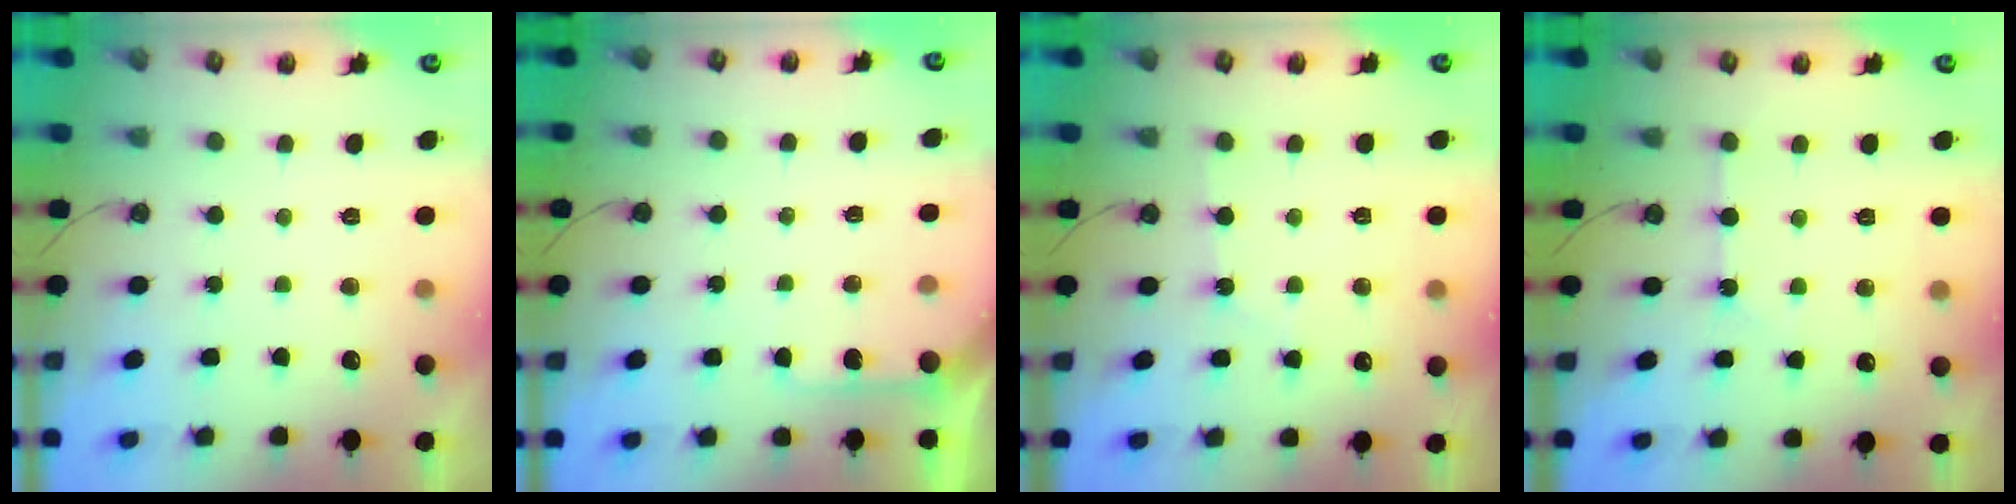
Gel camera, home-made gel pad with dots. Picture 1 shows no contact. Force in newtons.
{"total": 5.4, "press": 5.4, "slide": 0.4}
{"total": 6.1, "press": 6.0, "slide": 0.9}
{"total": 1.9, "press": 1.8, "slide": 0.4}